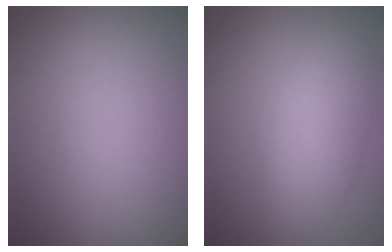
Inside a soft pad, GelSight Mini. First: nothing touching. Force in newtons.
{"total": 4.1, "press": 4.1, "slide": 0.1}